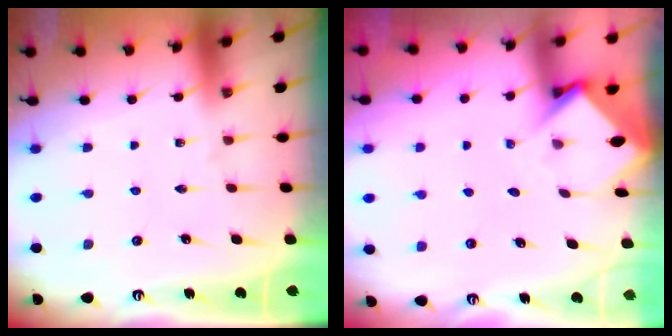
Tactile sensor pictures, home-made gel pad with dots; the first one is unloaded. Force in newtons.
{"total": 3.7, "press": 3.7, "slide": 0.3}